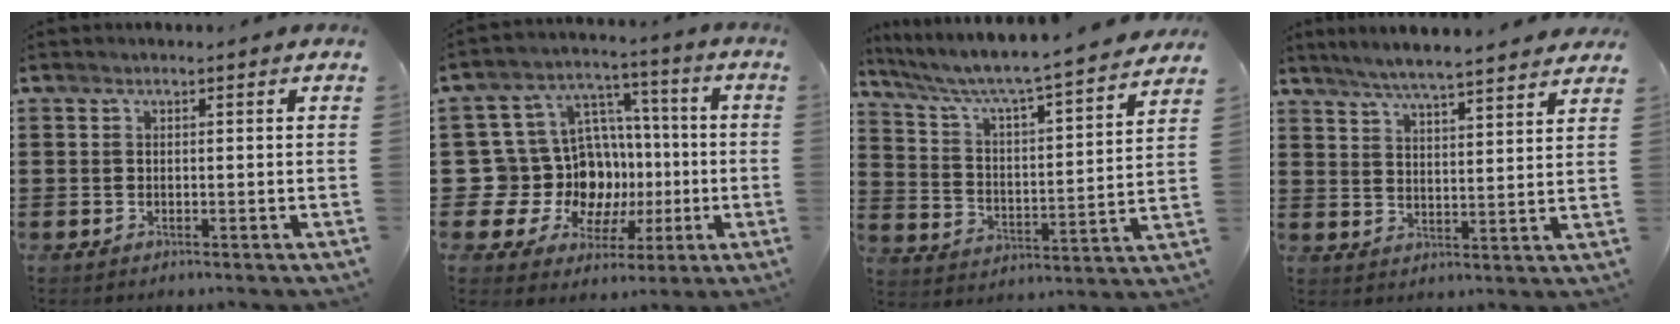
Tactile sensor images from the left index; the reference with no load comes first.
{"total": 14.0, "force": [-1.4, 13.1, 4.5], "torque": [-0.136, -0.011, 0.007]}
{"total": 5.6, "force": [5.0, -0.1, 2.4], "torque": [-0.072, -0.048, 0.075]}
{"total": 5.4, "force": [5.1, -0.3, 1.8], "torque": [-0.055, -0.026, 0.089]}